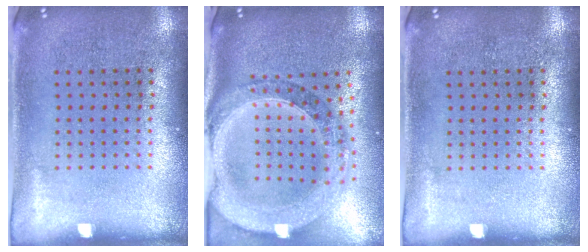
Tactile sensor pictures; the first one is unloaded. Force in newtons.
{"total": 2.2, "press": 2.0, "slide": 0.9}
{"total": 0.0}